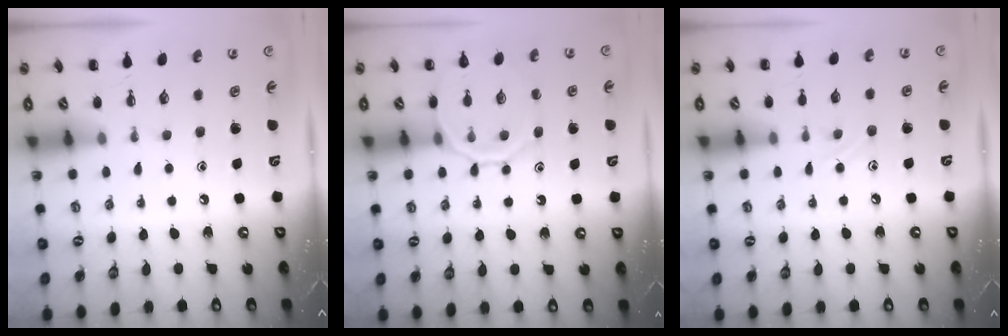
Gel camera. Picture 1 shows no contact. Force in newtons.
{"total": 12.1, "press": 12.0, "slide": 1.3}
{"total": 4.6, "press": 4.3, "slide": 1.5}